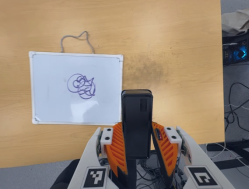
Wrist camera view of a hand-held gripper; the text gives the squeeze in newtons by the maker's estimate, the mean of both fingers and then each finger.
{"total": 3.9, "left": 2.5, "right": 5.3}